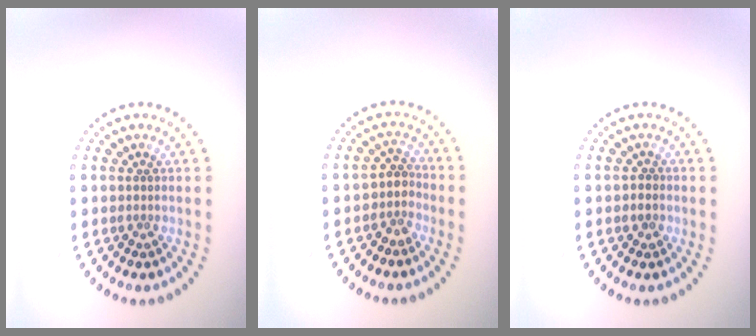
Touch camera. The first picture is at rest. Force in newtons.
{"total": 2.2, "press": 1.6, "slide": 1.5}
{"total": 0.9, "press": 0.8, "slide": 0.5}